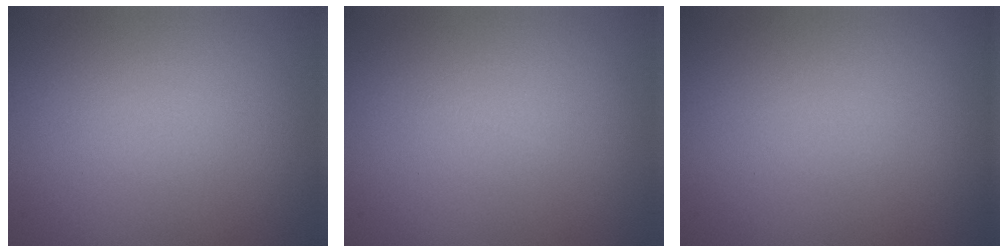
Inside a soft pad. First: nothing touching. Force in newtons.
{"total": 0.0}
{"total": 0.0}